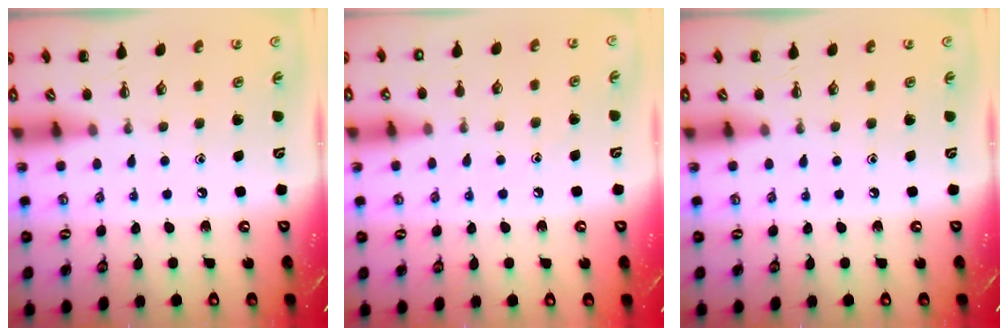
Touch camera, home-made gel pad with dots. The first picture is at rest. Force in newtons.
{"total": 7.3, "press": 7.0, "slide": 2.3}
{"total": 0.0}